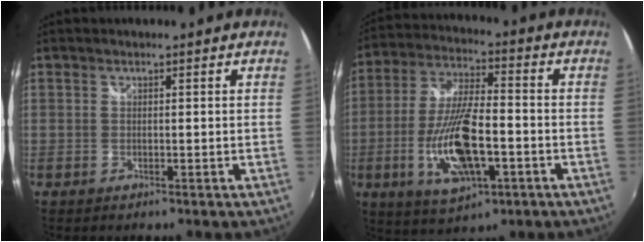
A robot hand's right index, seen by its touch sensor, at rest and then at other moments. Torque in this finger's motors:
{"motor_torque": [0.68, -0.38, 0.58, 0.21]}